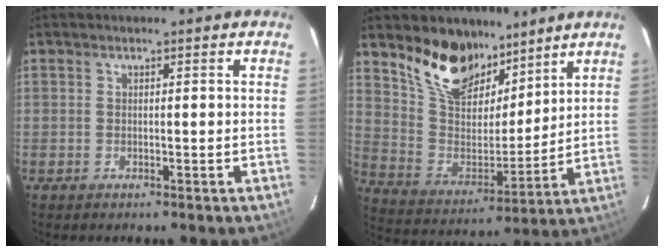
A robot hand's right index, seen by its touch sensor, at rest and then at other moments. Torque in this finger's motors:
{"motor_torque": [0.27, 0.39, 0.46, 0.11]}